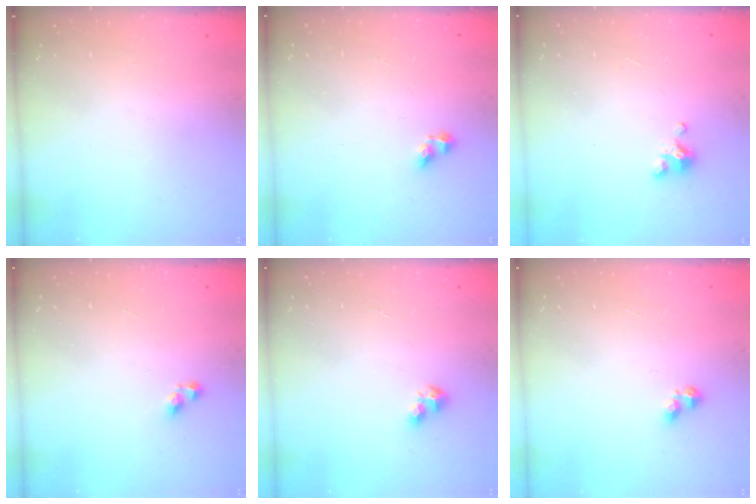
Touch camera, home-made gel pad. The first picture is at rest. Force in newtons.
{"total": 2.9, "press": 2.6, "slide": 1.1}
{"total": 3.4, "press": 3.4, "slide": 0.2}
{"total": 3.6, "press": 3.6, "slide": 0.1}
{"total": 3.2, "press": 3.2, "slide": 0.4}
{"total": 2.6, "press": 2.5, "slide": 0.5}